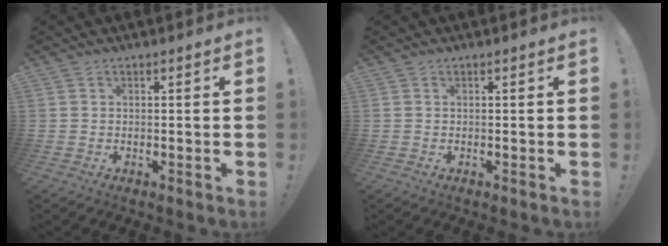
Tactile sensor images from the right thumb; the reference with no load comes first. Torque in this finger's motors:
{"motor_torque": [0.00, 0.00, 0.02, -0.02, 0.02]}